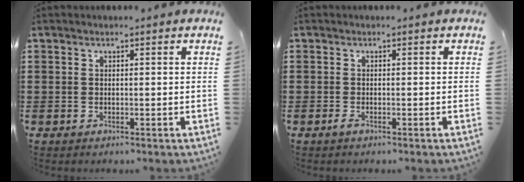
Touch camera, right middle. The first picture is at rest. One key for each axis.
{"total": 0.7, "fx": -0.5, "fy": 0.2, "fz": 0.5, "tx": -0.012, "ty": -0.005, "tz": -0.008}